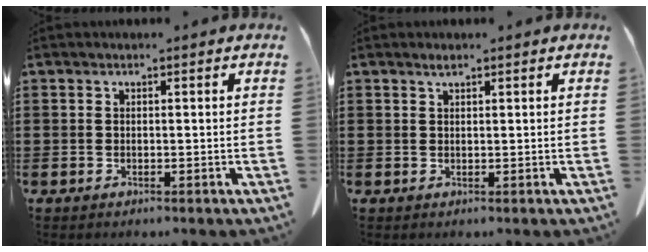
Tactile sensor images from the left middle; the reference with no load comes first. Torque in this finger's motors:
{"motor_torque": [1.08, 1.06, -0.01, 0.00]}